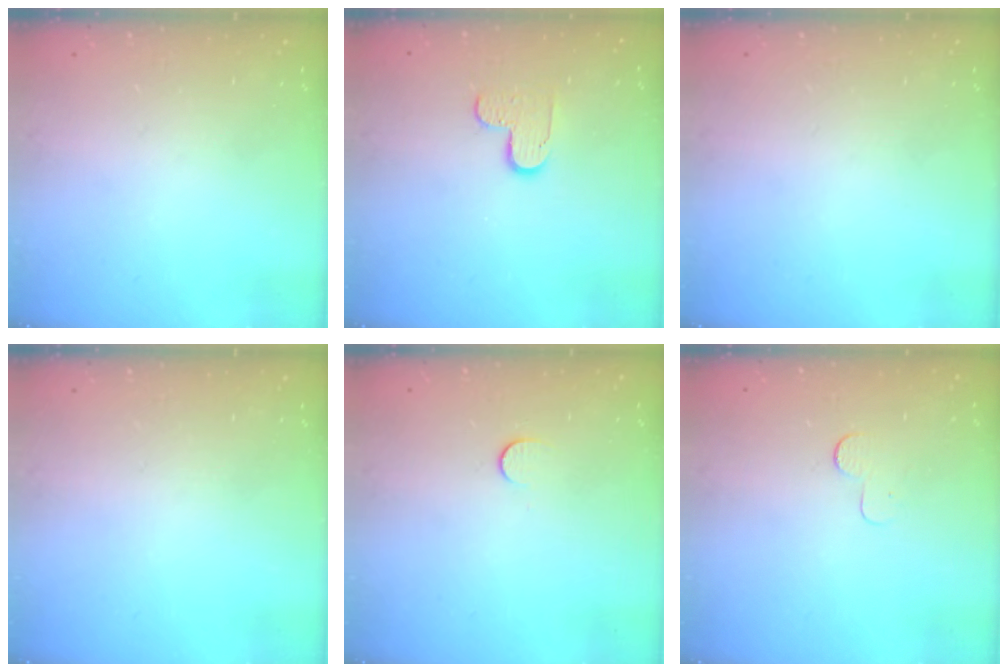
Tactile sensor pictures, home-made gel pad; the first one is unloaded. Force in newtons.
{"total": 5.5, "press": 5.5, "slide": 0.5}
{"total": 0.0}
{"total": 0.0}
{"total": 5.2, "press": 5.2, "slide": 0.5}
{"total": 2.9, "press": 2.9, "slide": 0.3}